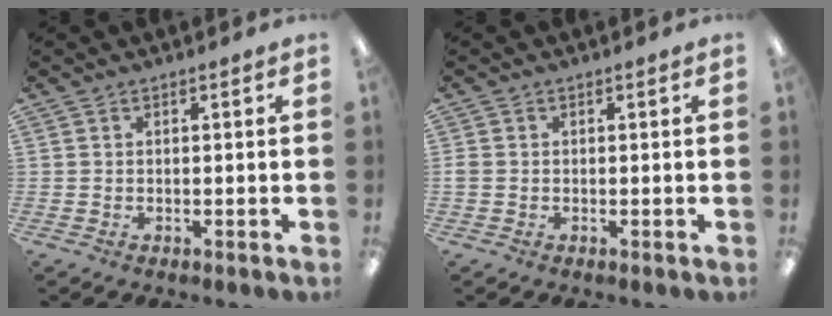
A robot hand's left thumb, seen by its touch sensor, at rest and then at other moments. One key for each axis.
{"total": 0.9, "fx": -0.2, "fy": 0.7, "fz": 0.5, "tx": -0.010, "ty": 0.004, "tz": -0.004}